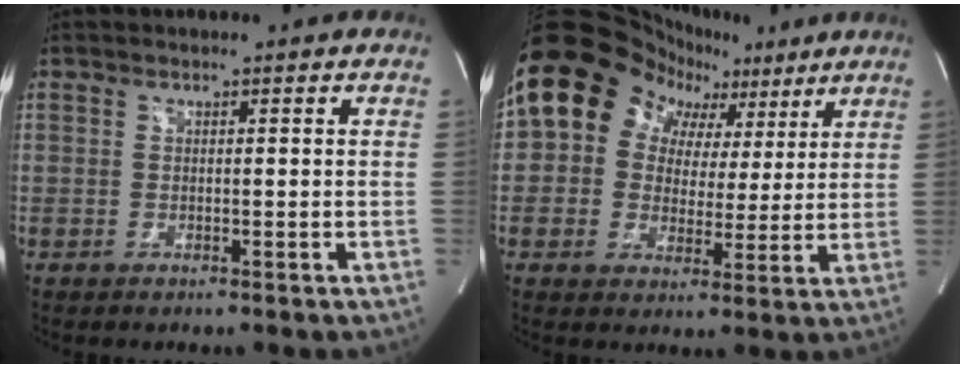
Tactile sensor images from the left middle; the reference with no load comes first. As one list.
[{"total": 12.7, "force": [4.9, 10.8, 4.5], "torque": [-0.059, 0.064, 0.082]}]